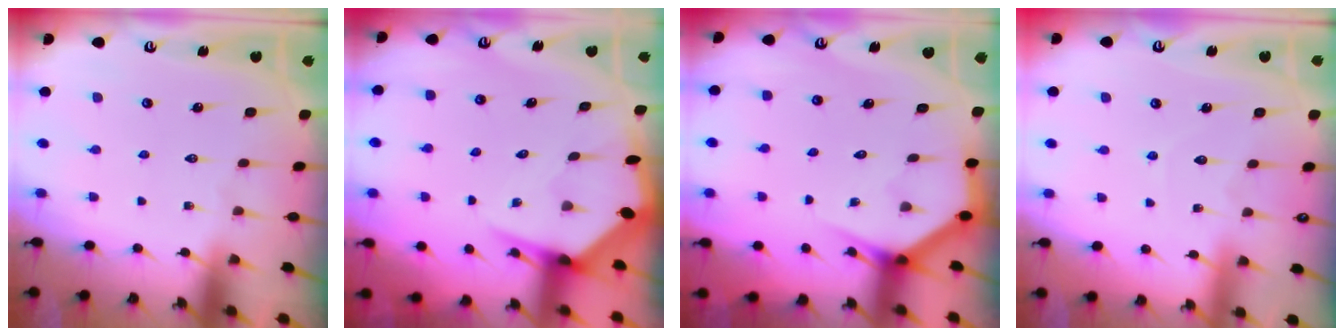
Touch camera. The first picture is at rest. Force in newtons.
{"total": 5.4, "press": 5.4, "slide": 0.6}
{"total": 3.5, "press": 3.5, "slide": 0.3}
{"total": 4.1, "press": 4.1, "slide": 0.4}